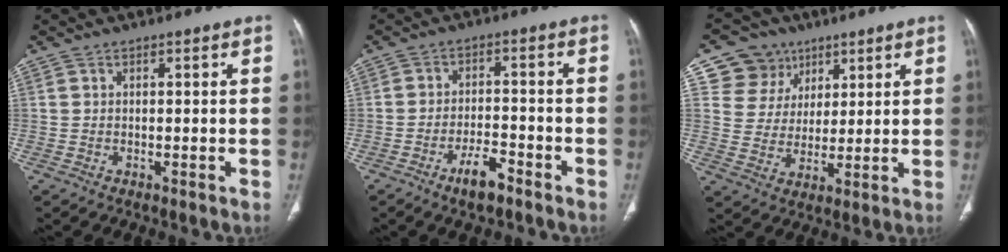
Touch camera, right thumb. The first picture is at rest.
{"total": 5.6, "force": [-3.9, 1.8, 3.6], "torque": [-0.060, 0.024, -0.065]}
{"total": 9.7, "force": [5.1, 8.1, 1.5], "torque": [0.010, -0.026, 0.096]}